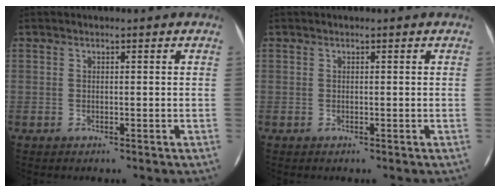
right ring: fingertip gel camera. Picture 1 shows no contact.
{"total": 0.0}